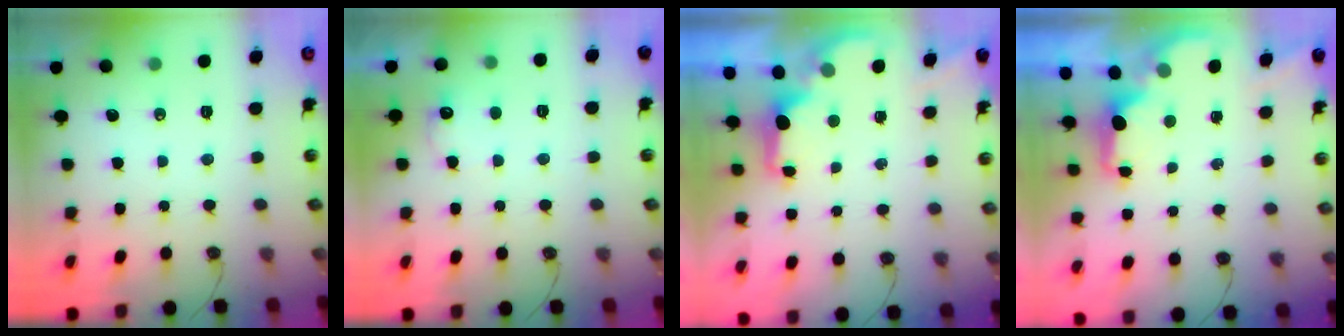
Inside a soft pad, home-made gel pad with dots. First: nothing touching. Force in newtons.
{"total": 6.9, "press": 6.8, "slide": 1.3}
{"total": 2.0, "press": 1.8, "slide": 0.8}
{"total": 1.8, "press": 1.6, "slide": 0.8}